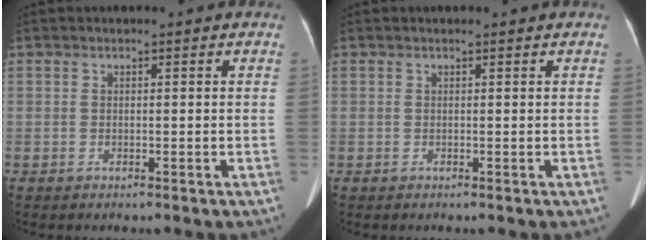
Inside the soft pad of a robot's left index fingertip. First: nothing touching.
{"total": 0.5, "force": [0.5, -0.1, 0.2], "torque": [-0.009, -0.001, 0.007]}